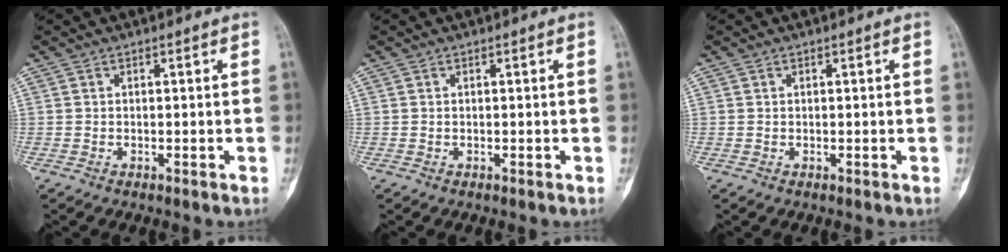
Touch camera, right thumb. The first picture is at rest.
{"total": 0.0}
{"total": 0.0}